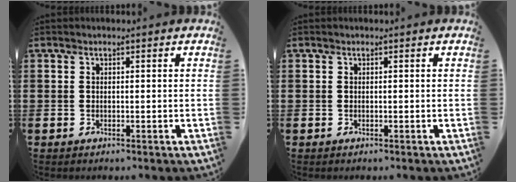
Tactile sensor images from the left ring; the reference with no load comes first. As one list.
[{"total": 0.0}]